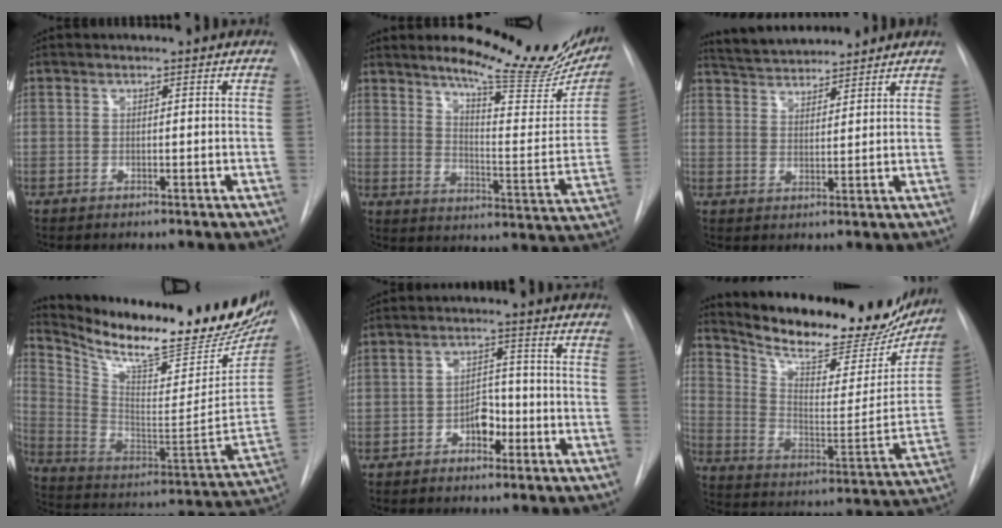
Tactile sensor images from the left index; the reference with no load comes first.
{"total": 19.9, "force": [16.8, 3.7, 9.9], "torque": [-0.134, -0.063, 0.214]}
{"total": 9.3, "force": [8.8, 1.5, 2.4], "torque": [-0.049, 0.023, 0.147]}
{"total": 28.1, "force": [22.7, 5.9, 15.4], "torque": [-0.255, -0.051, 0.331]}
{"total": 4.1, "force": [-2.0, 2.5, 2.6], "torque": [-0.036, 0.011, -0.035]}
{"total": 25.4, "force": [22.2, 6.8, 10.4], "torque": [-0.165, -0.037, 0.309]}